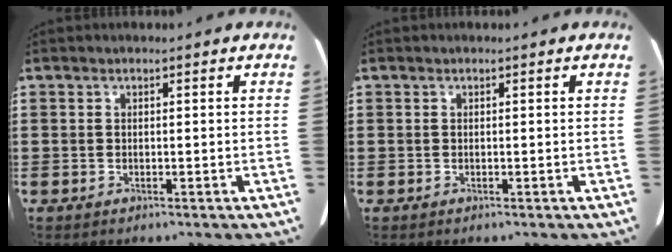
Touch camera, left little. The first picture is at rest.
{"total": 0.0}